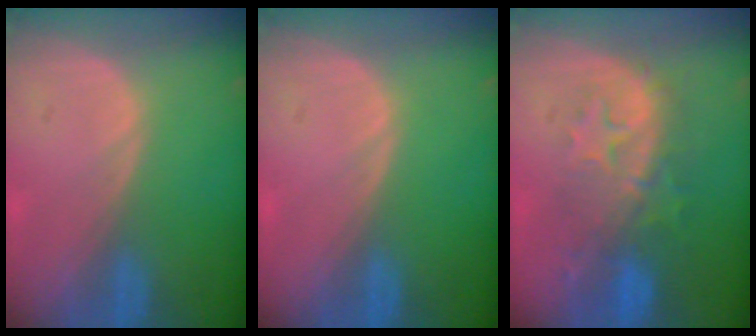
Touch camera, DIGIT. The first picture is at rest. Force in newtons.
{"total": 0.0}
{"total": 9.2, "press": 8.7, "slide": 3.2}